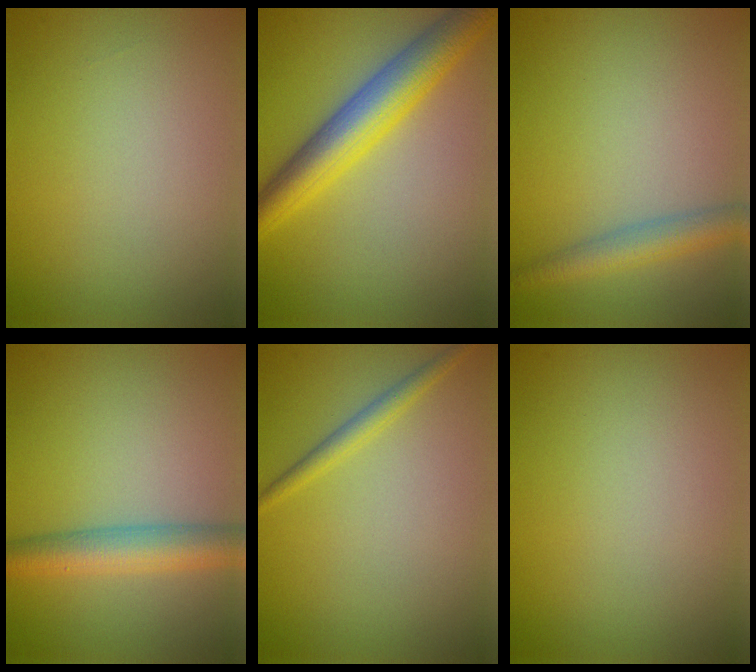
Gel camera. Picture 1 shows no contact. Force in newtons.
{"total": 6.4, "press": 6.4, "slide": 0.2}
{"total": 3.2, "press": 3.2, "slide": 0.1}
{"total": 4.5, "press": 4.5, "slide": 0.1}
{"total": 1.5, "press": 1.5, "slide": 0.1}
{"total": 0.0}